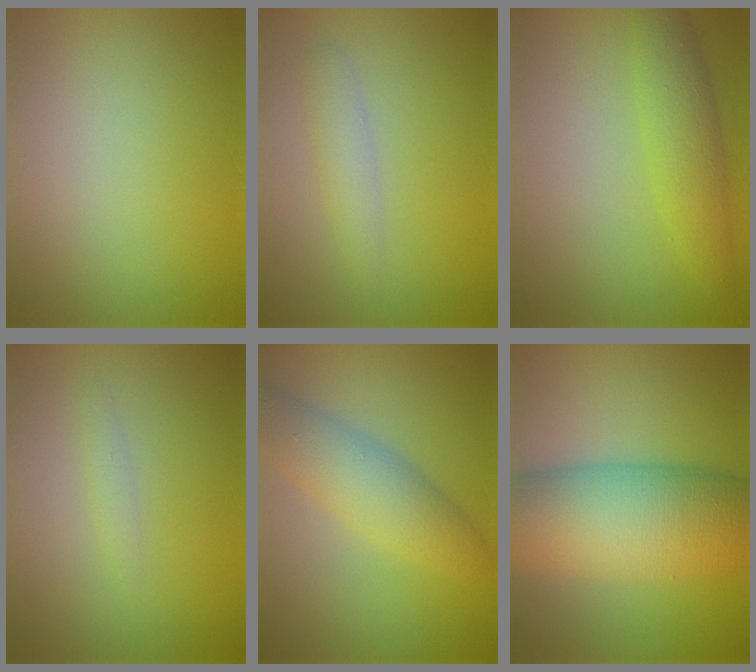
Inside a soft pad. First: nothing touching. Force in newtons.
{"total": 1.8, "press": 1.8, "slide": 0.0}
{"total": 3.3, "press": 3.3, "slide": 0.1}
{"total": 0.9, "press": 0.9, "slide": 0.0}
{"total": 4.5, "press": 4.5, "slide": 0.0}
{"total": 12.2, "press": 12.2, "slide": 0.4}